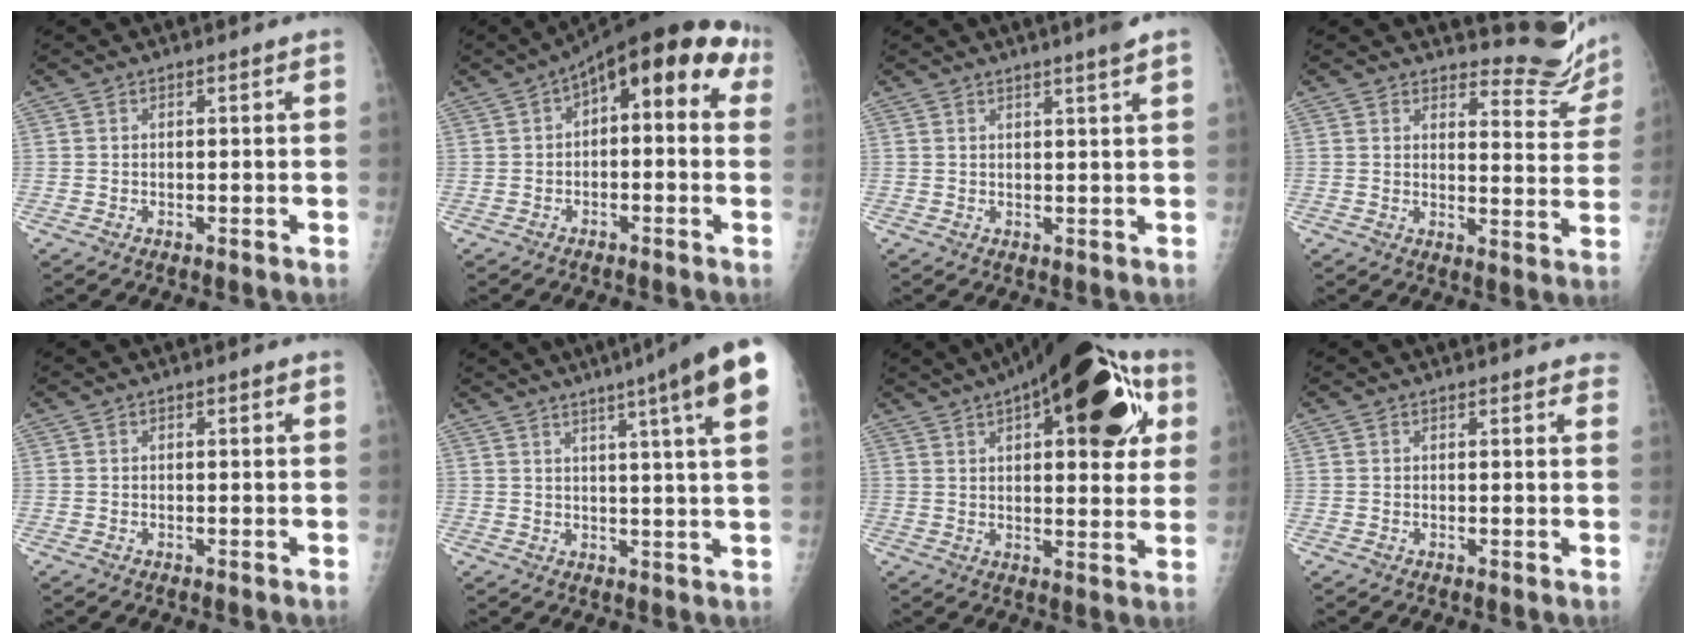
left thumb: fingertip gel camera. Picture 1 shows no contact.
{"total": 14.7, "force": [3.8, 6.8, 12.4], "torque": [-0.129, 0.044, 0.039]}
{"total": 3.5, "force": [2.5, -0.6, 2.3], "torque": [-0.028, -0.008, 0.038]}
{"total": 10.7, "force": [10.6, 1.7, 0.0], "torque": [0.031, -0.130, 0.111]}
{"total": 1.0, "force": [0.3, 0.4, 0.9], "torque": [-0.011, 0.005, 0.004]}
{"total": 15.8, "force": [8.6, 0.4, 13.3], "torque": [-0.174, -0.014, 0.093]}
{"total": 26.2, "force": [10.5, 10.3, 21.7], "torque": [-0.278, 0.015, 0.142]}
{"total": 3.1, "force": [2.8, 0.9, 1.0], "torque": [0.009, -0.006, 0.018]}